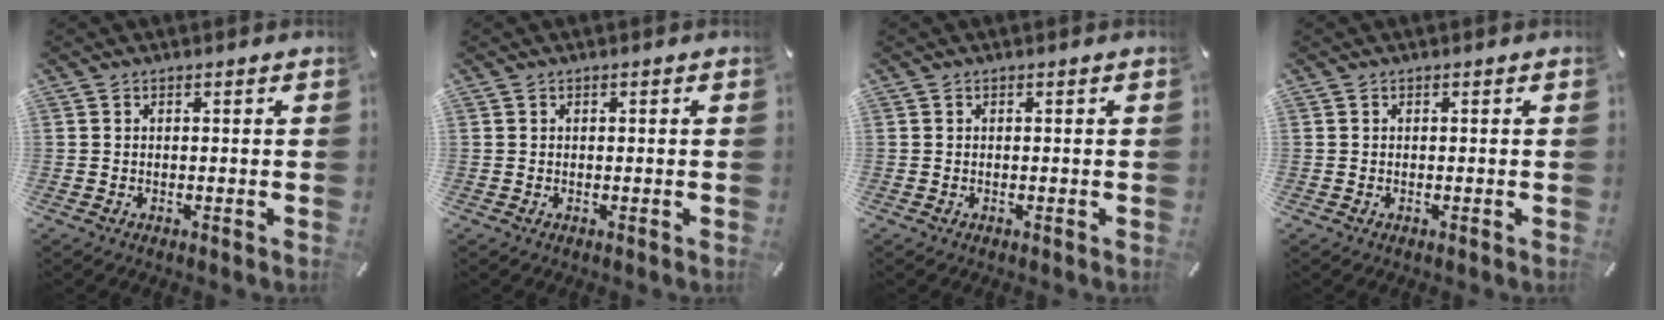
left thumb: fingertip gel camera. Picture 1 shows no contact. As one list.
[{"total": 0.0}, {"total": 0.0}, {"total": 0.0}]